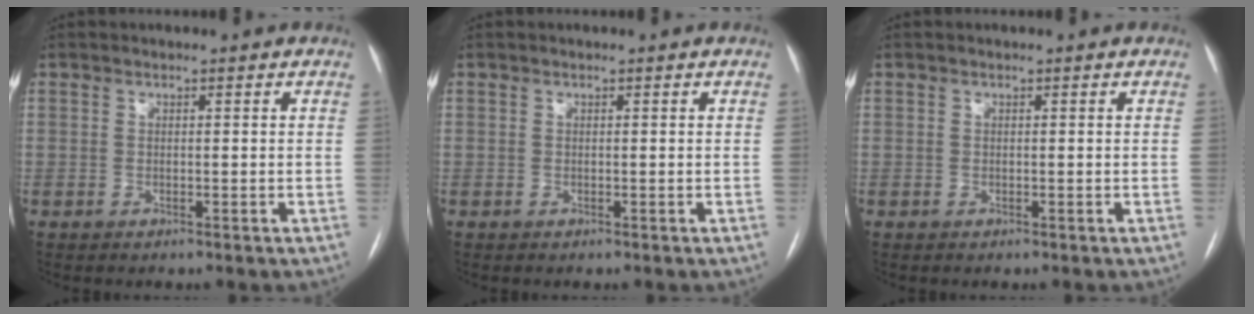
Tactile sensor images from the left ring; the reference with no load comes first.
{"total": 0.0}
{"total": 0.0}